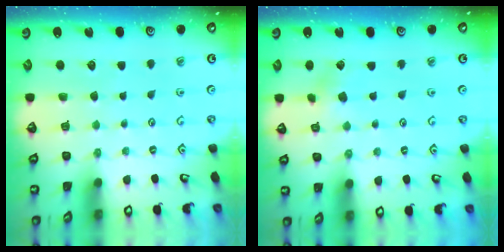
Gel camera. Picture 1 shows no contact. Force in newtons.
{"total": 2.7, "press": 2.7, "slide": 0.4}